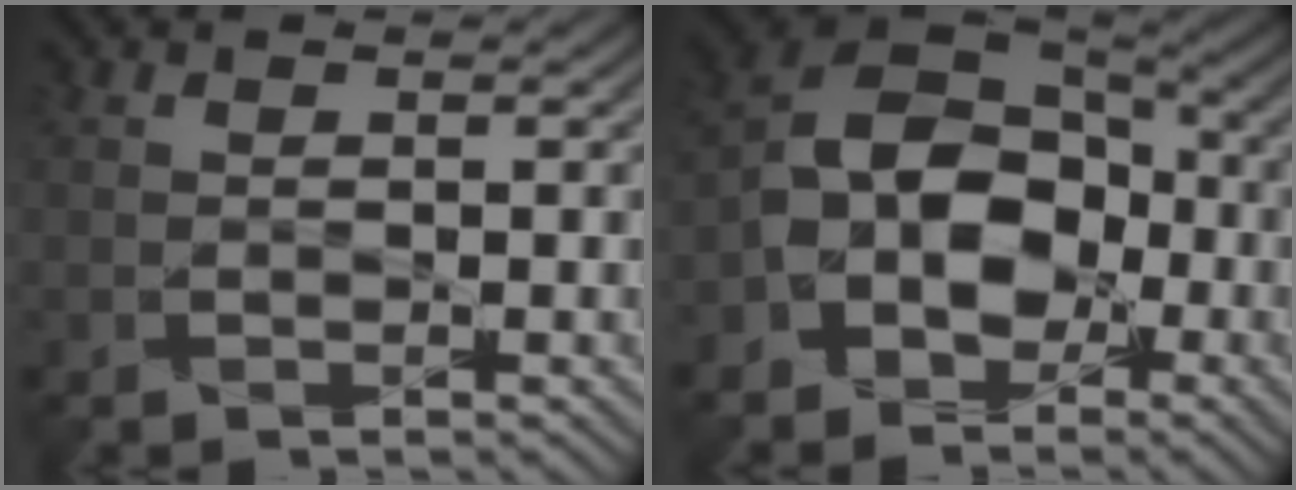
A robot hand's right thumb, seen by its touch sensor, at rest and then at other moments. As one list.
[{"total": 10.2, "force": [-3.2, 7.4, 6.2], "torque": [-0.112, 0.001, -0.079]}]